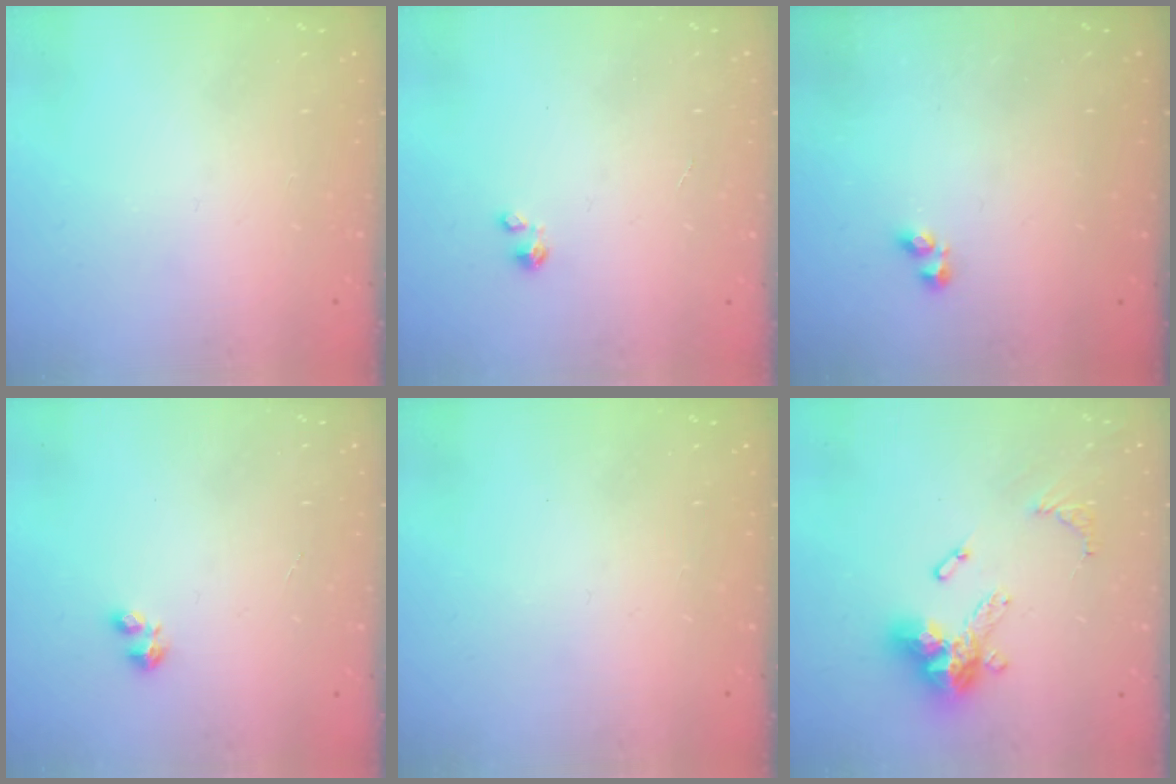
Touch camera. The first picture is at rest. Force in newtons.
{"total": 0.0}
{"total": 1.6, "press": 1.5, "slide": 0.3}
{"total": 1.5, "press": 1.5, "slide": 0.3}
{"total": 0.0}
{"total": 14.6, "press": 14.6, "slide": 1.6}